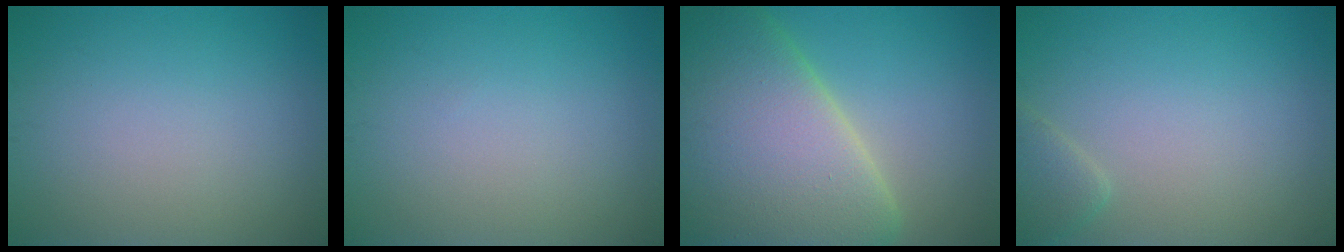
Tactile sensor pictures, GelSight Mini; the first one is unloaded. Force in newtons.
{"total": 0.0}
{"total": 14.2, "press": 14.2, "slide": 0.8}
{"total": 1.7, "press": 1.7, "slide": 0.1}